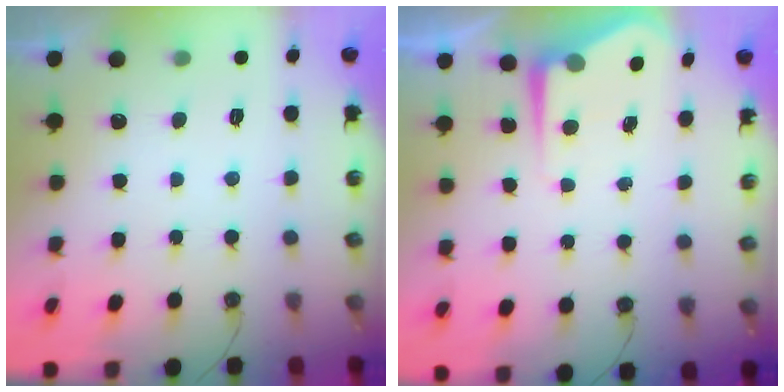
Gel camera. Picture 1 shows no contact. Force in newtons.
{"total": 5.4, "press": 5.4, "slide": 0.3}